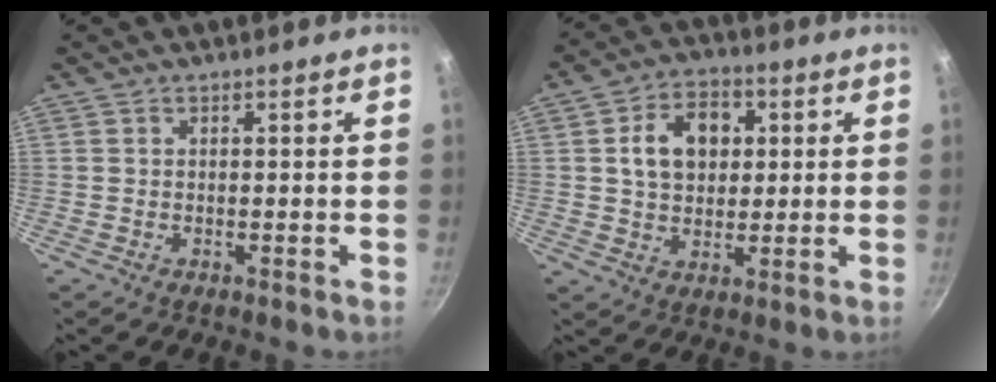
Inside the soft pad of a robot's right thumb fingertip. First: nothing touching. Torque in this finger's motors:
{"motor_torque": [-0.62, 0.87, 0.37, 0.11, 0.06]}